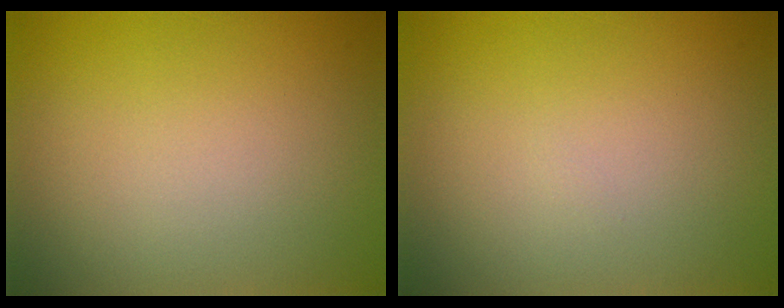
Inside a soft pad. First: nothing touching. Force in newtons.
{"total": 0.0}